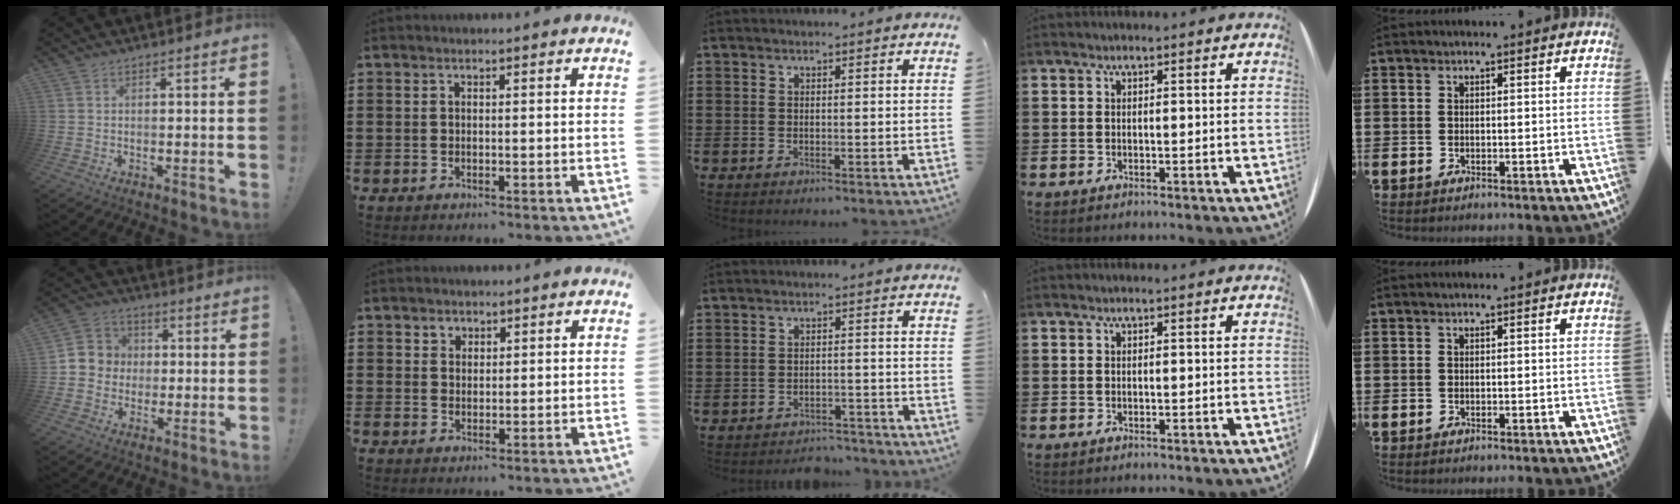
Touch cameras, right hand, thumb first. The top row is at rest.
{"thumb": {"total": 7.3, "force": [-1.0, 7.1, 1.4], "torque": [-0.016, 0.017, -0.013]}, "index": {"total": 1.6, "force": [0.9, 1.4, 0.1], "torque": [-0.008, 0.008, 0.017]}, "middle": {"total": 2.7, "force": [-2.7, 0.2, 0.0], "torque": [-0.009, -0.003, -0.057]}}